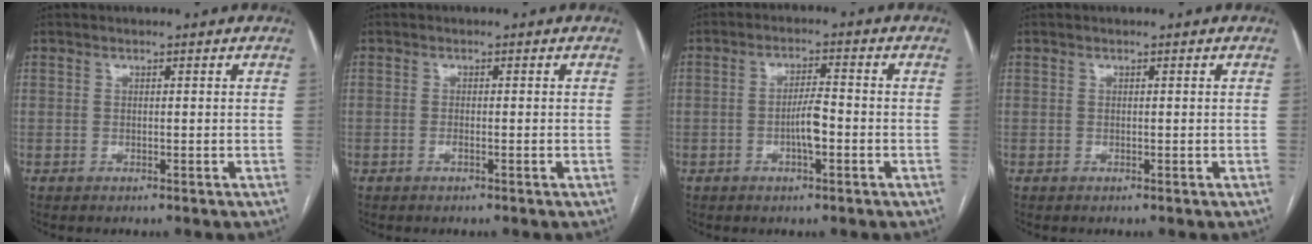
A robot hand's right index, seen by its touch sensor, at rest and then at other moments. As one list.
[{"total": 1.1, "force": [-0.5, 0.2, 1.0], "torque": [-0.019, -0.001, -0.008]}, {"total": 4.3, "force": [-1.2, 0.8, 4.1], "torque": [-0.077, 0.004, -0.022]}, {"total": 0.0}]